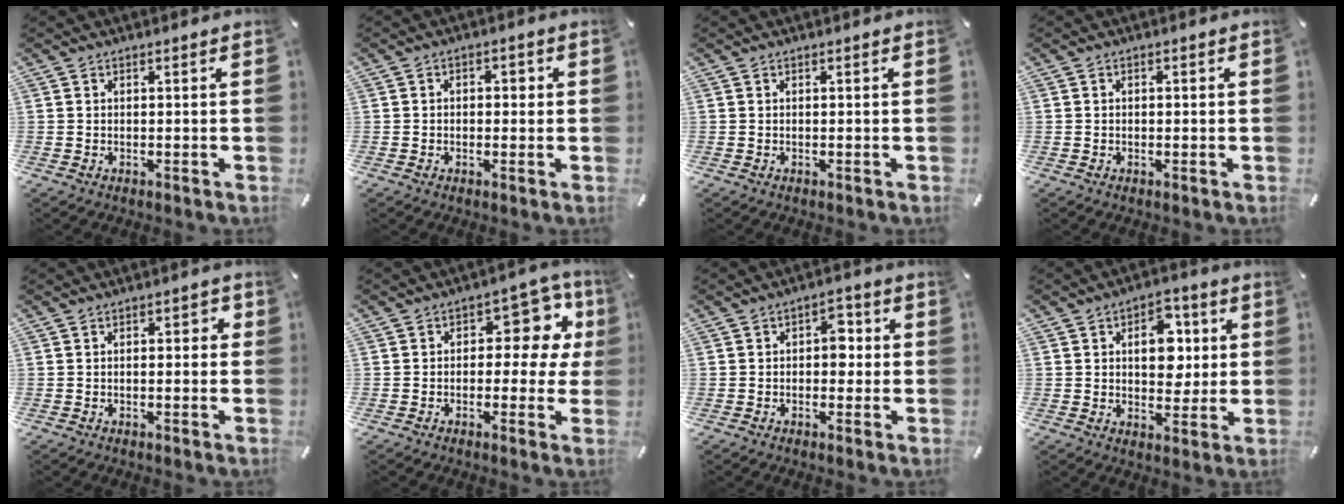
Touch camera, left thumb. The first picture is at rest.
{"total": 2.2, "force": [-0.8, 1.7, 1.3], "torque": [-0.023, 0.011, -0.018]}
{"total": 0.0}
{"total": 0.7, "force": [-0.2, 0.6, 0.4], "torque": [-0.007, 0.004, -0.004]}
{"total": 2.3, "force": [-0.7, 1.2, 1.9], "torque": [-0.035, 0.010, -0.015]}
{"total": 11.2, "force": [3.1, 6.8, 8.4], "torque": [-0.099, -0.026, 0.051]}
{"total": 5.1, "force": [-0.2, 3.5, 3.6], "torque": [-0.038, 0.002, -0.015]}
{"total": 10.2, "force": [1.9, 7.2, 7.0], "torque": [-0.081, -0.004, 0.025]}